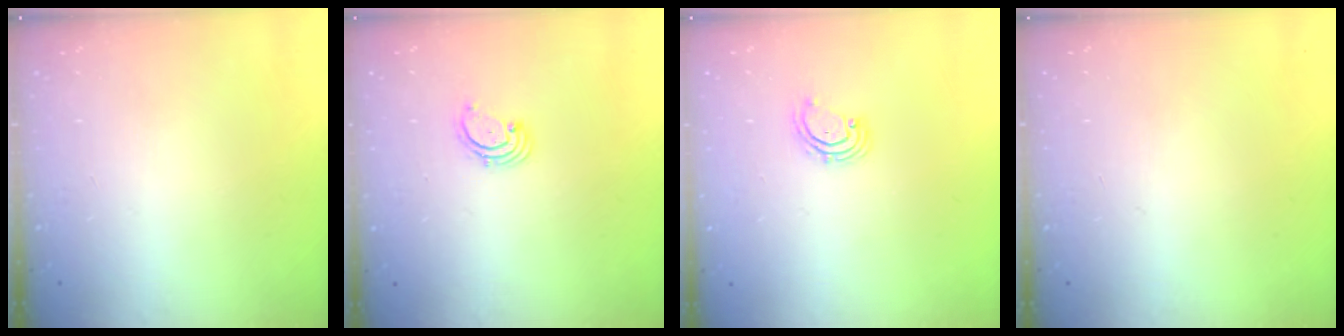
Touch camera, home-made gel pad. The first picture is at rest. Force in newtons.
{"total": 1.7, "press": 1.7, "slide": 0.2}
{"total": 2.8, "press": 2.8, "slide": 0.2}
{"total": 0.0}